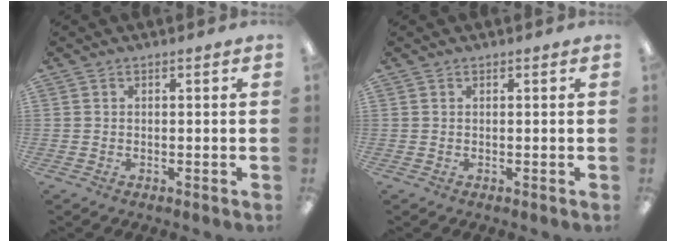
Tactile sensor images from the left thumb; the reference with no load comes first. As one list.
[{"total": 0.0}]